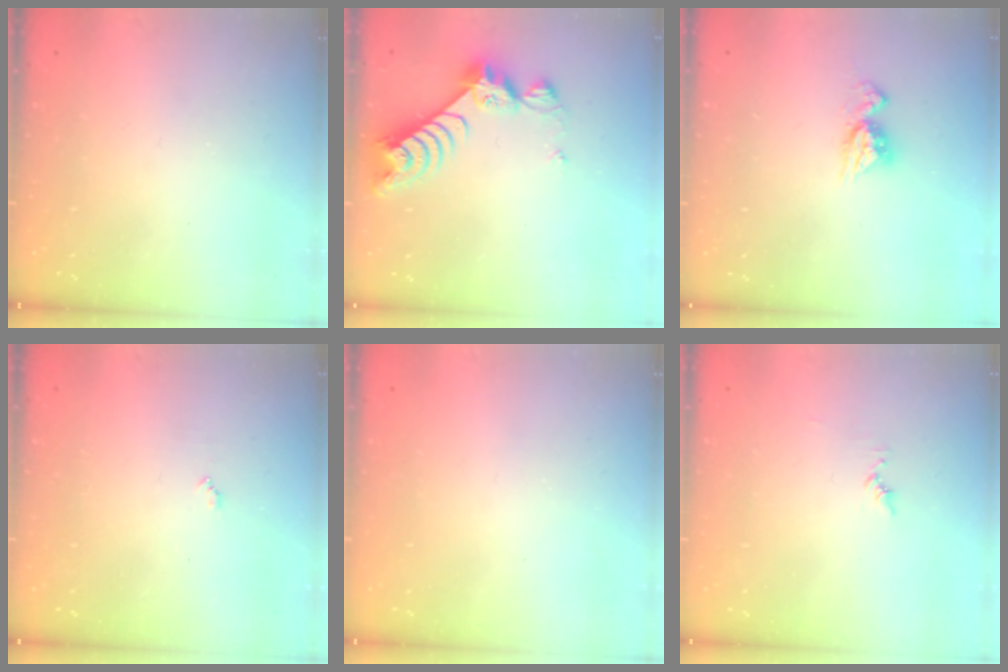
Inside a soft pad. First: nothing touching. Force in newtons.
{"total": 9.0, "press": 8.9, "slide": 0.9}
{"total": 7.5, "press": 7.4, "slide": 0.8}
{"total": 3.7, "press": 3.7, "slide": 0.4}
{"total": 0.0}
{"total": 4.4, "press": 4.4, "slide": 0.4}